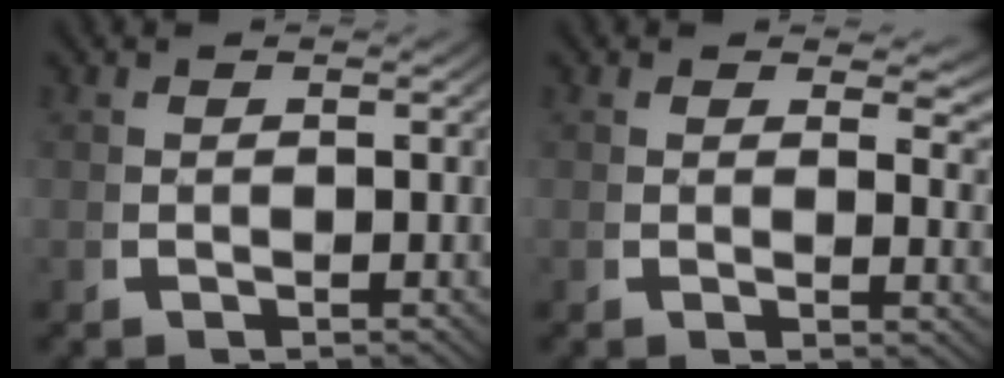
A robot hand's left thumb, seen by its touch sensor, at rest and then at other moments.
{"total": 3.3, "force": [2.1, 1.4, 2.1], "torque": [-0.007, -0.004, 0.024]}